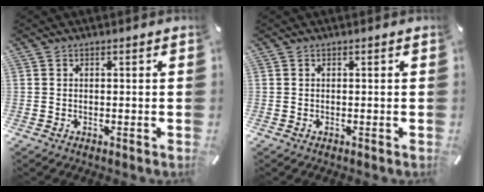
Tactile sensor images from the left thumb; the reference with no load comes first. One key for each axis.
{"total": 0.0}